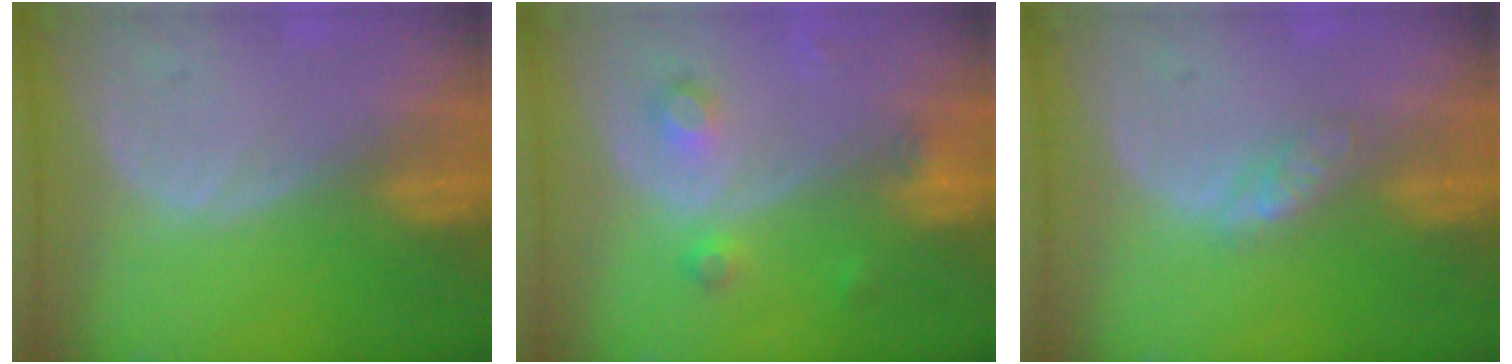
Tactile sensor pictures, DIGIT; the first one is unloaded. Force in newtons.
{"total": 3.8, "press": 3.3, "slide": 1.7}
{"total": 2.7, "press": 2.7, "slide": 0.3}